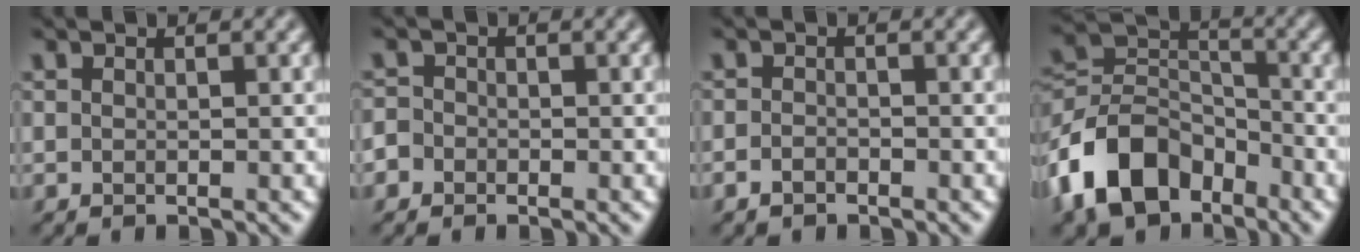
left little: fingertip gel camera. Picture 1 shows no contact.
{"total": 2.2, "force": [-1.0, 1.9, 0.5], "torque": [0.002, 0.008, -0.032]}
{"total": 1.2, "force": [-1.0, 0.6, 0.4], "torque": [-0.008, 0.001, -0.022]}
{"total": 9.4, "force": [-5.5, 5.9, 4.9], "torque": [-0.095, 0.008, -0.122]}